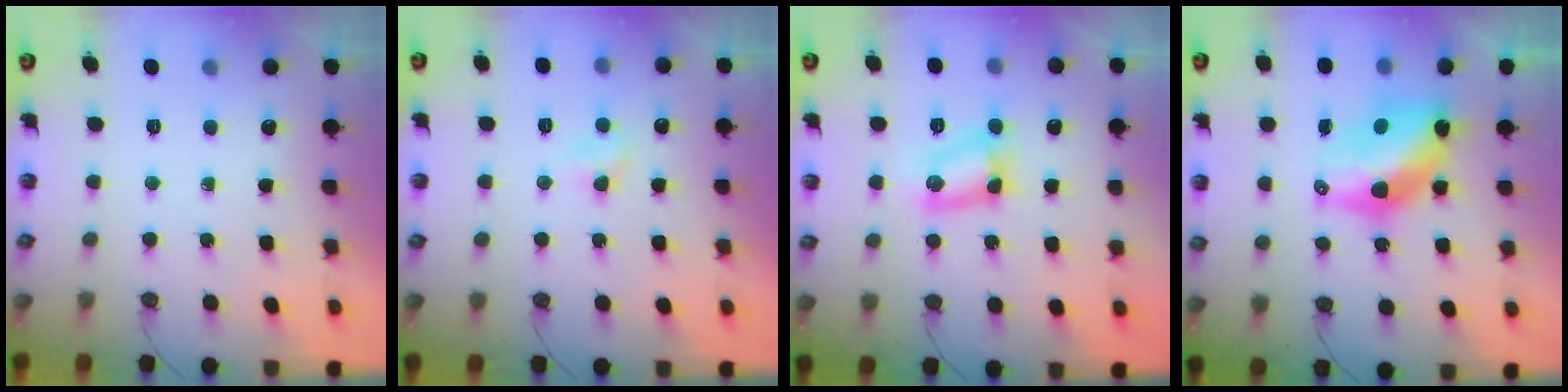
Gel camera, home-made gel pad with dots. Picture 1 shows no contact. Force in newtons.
{"total": 3.2, "press": 3.2, "slide": 0.4}
{"total": 7.5, "press": 6.5, "slide": 3.7}
{"total": 11.5, "press": 11.5, "slide": 1.1}